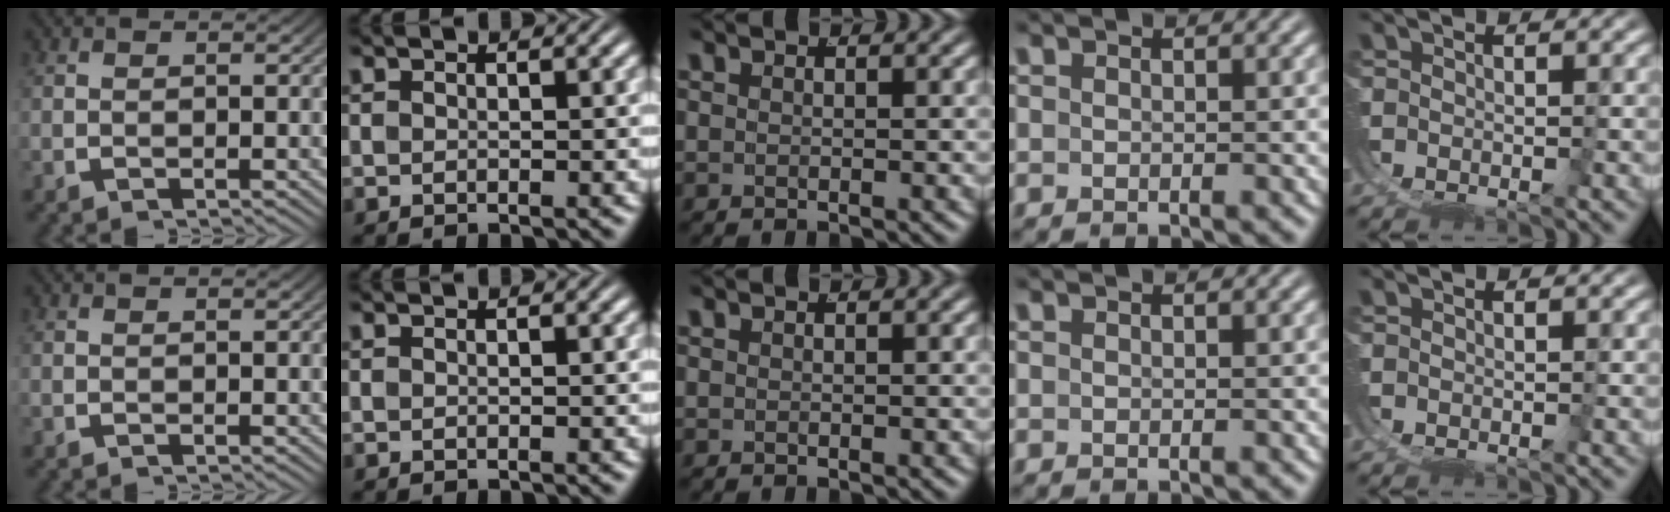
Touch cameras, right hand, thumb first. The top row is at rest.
{}